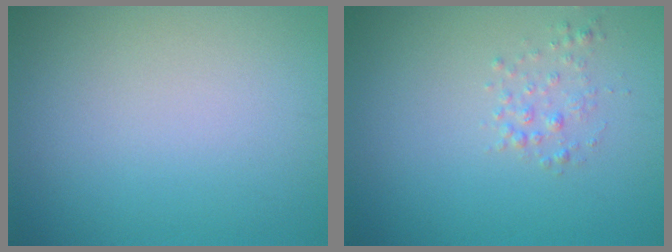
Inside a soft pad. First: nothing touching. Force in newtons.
{"total": 1.3, "press": 1.2, "slide": 0.1}